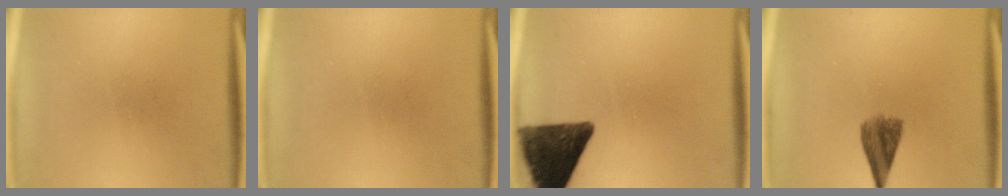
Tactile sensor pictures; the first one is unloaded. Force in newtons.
{"total": 0.0}
{"total": 13.0}
{"total": 5.3}